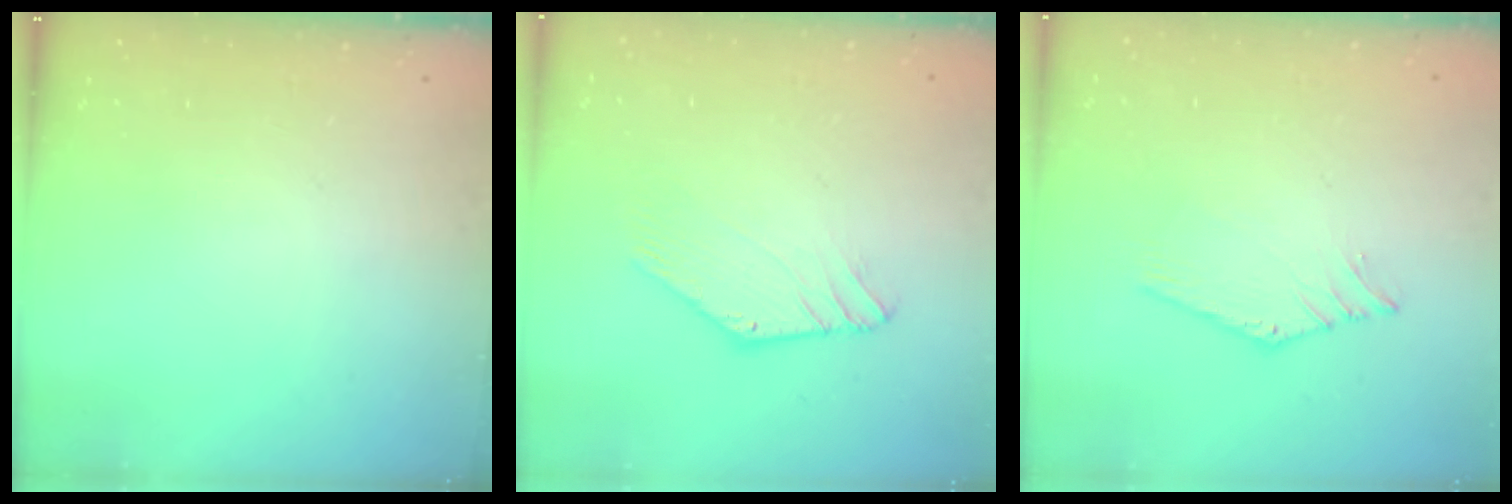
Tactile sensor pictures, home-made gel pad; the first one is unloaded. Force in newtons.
{"total": 1.5, "press": 1.5, "slide": 0.0}
{"total": 0.5, "press": 0.5, "slide": 0.2}